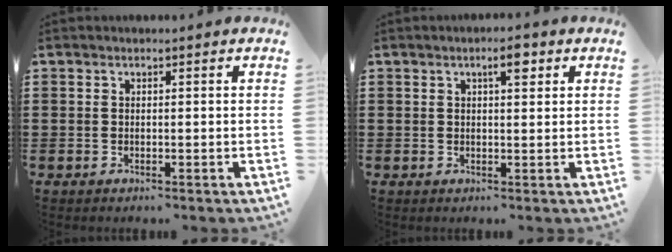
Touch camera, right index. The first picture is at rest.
{"total": 3.2, "force": [1.7, 0.9, 2.6], "torque": [-0.040, 0.002, 0.023]}